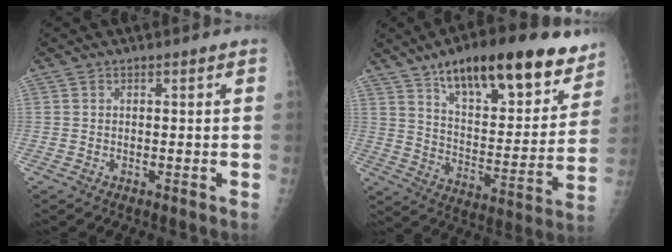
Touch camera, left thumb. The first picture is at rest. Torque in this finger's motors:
{"motor_torque": [0.38, 0.40, 1.53, -1.24, 0.15]}